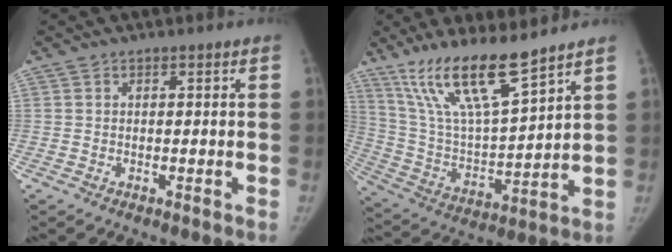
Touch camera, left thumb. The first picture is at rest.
{"total": 16.8, "force": [12.2, 3.1, 11.2], "torque": [-0.193, -0.063, 0.244]}